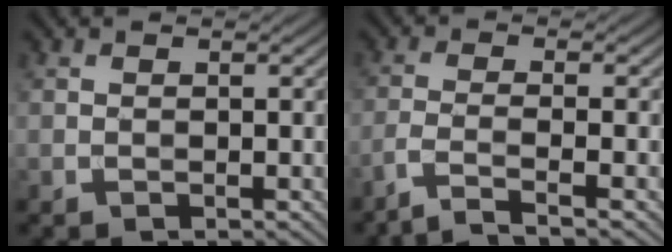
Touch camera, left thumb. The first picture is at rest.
{"total": 4.2, "force": [-2.9, 0.7, 3.0], "torque": [-0.040, 0.006, -0.077]}